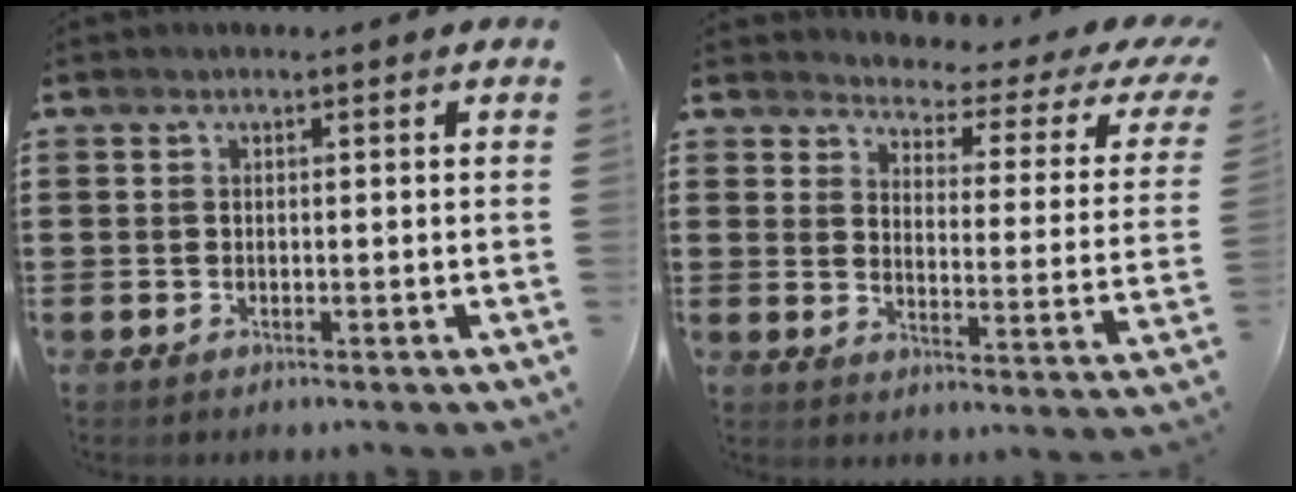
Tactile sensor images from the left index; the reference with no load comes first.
{"total": 2.8, "force": [2.3, 0.6, 1.4], "torque": [-0.038, -0.026, 0.028]}